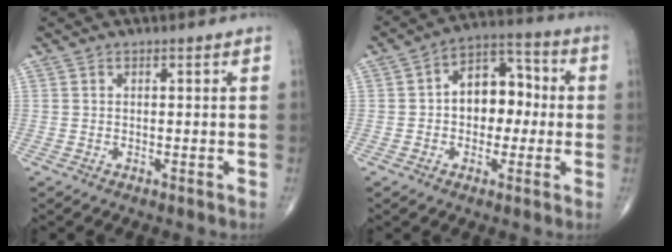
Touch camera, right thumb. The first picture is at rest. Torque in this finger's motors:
{"motor_torque": [0.03, 0.26, 0.15, 0.00, 0.08]}